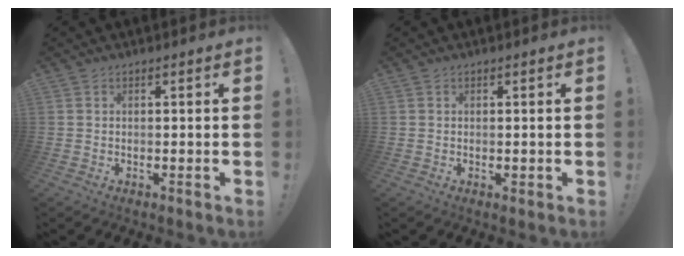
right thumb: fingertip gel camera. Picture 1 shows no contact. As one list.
[{"total": 0.7, "force": [0.2, 0.6, 0.4], "torque": [-0.002, 0.000, 0.003]}]